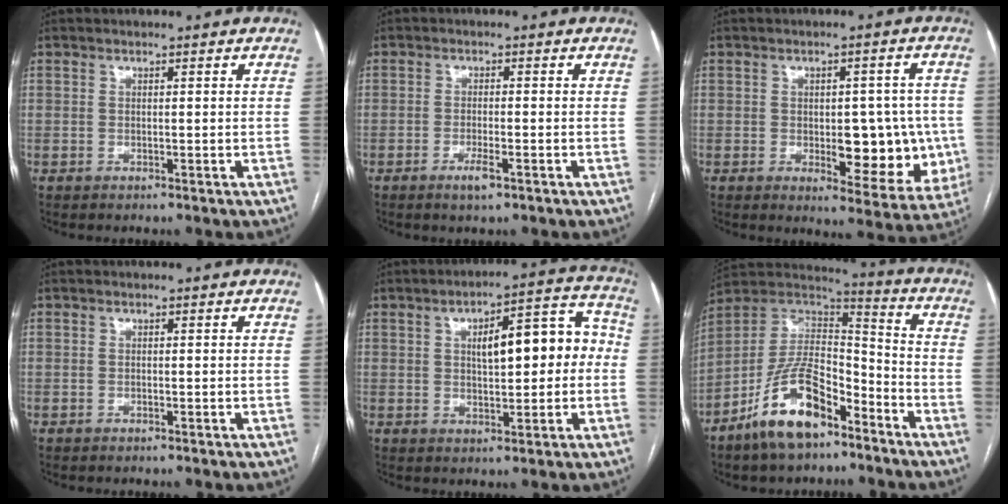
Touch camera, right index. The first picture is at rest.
{"total": 2.7, "force": [-1.6, 0.4, 2.2], "torque": [-0.041, -0.003, -0.027]}
{"total": 11.5, "force": [-1.4, 5.3, 10.1], "torque": [-0.110, 0.008, -0.005]}
{"total": 0.0}
{"total": 11.2, "force": [0.9, 4.0, 10.5], "torque": [-0.140, 0.045, 0.018]}
{"total": 15.2, "force": [-9.3, 6.2, 10.3], "torque": [-0.197, 0.018, -0.169]}